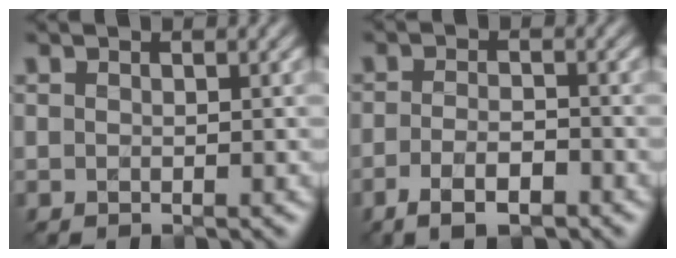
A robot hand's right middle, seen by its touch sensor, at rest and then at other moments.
{"total": 3.6, "force": [-2.0, 1.2, 2.8], "torque": [-0.054, -0.004, -0.038]}